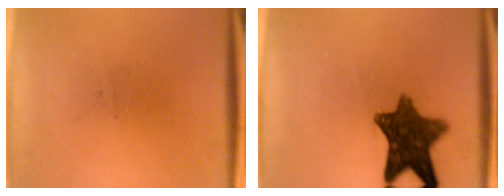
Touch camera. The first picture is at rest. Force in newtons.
{"total": 10.4}